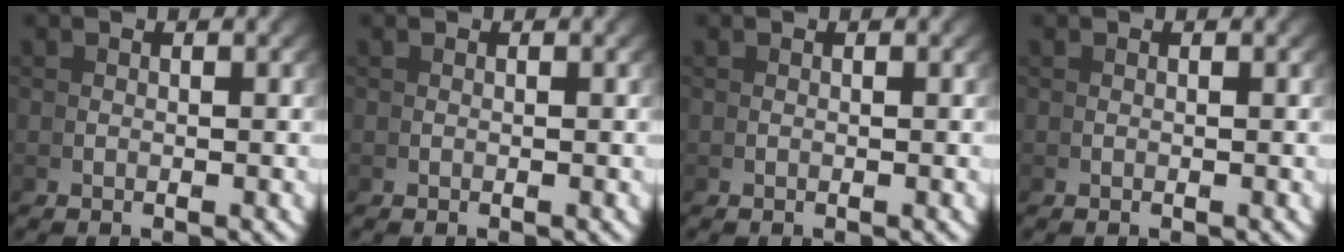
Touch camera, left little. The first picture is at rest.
{"total": 0.0}
{"total": 0.0}
{"total": 0.0}